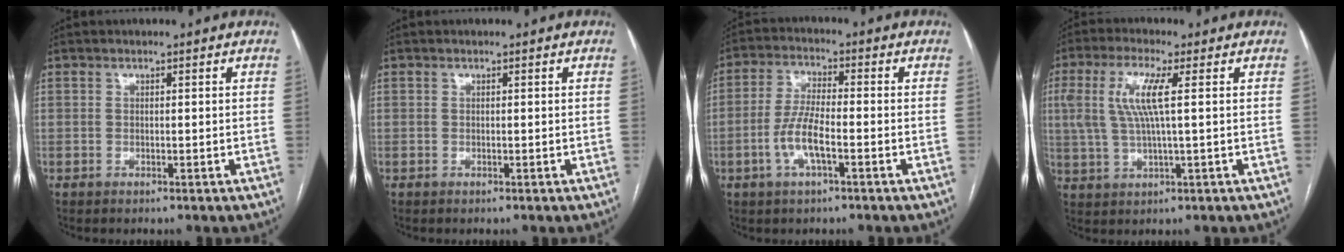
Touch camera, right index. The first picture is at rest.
{"total": 0.0}
{"total": 6.8, "force": [-2.3, 1.5, 6.2], "torque": [-0.132, 0.004, -0.047]}
{"total": 7.8, "force": [1.7, 1.1, 7.5], "torque": [-0.176, 0.011, 0.036]}